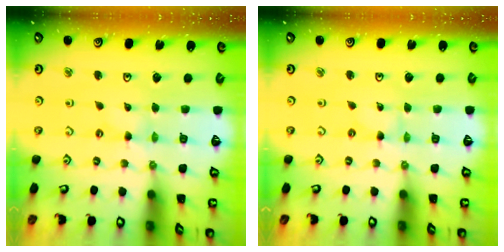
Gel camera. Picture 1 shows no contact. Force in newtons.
{"total": 0.0}